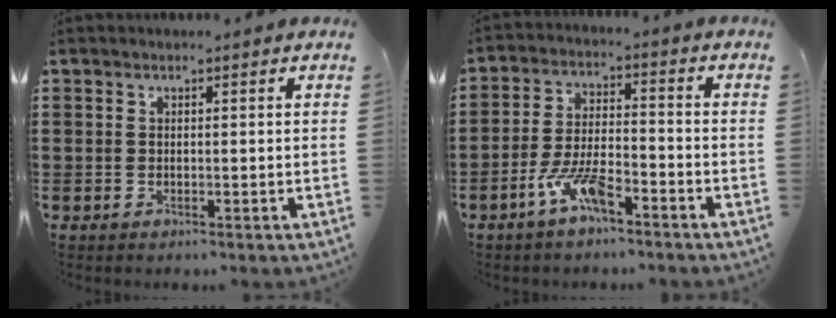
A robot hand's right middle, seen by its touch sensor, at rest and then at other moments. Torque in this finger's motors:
{"motor_torque": [2.14, 0.00, 0.15, 0.15]}